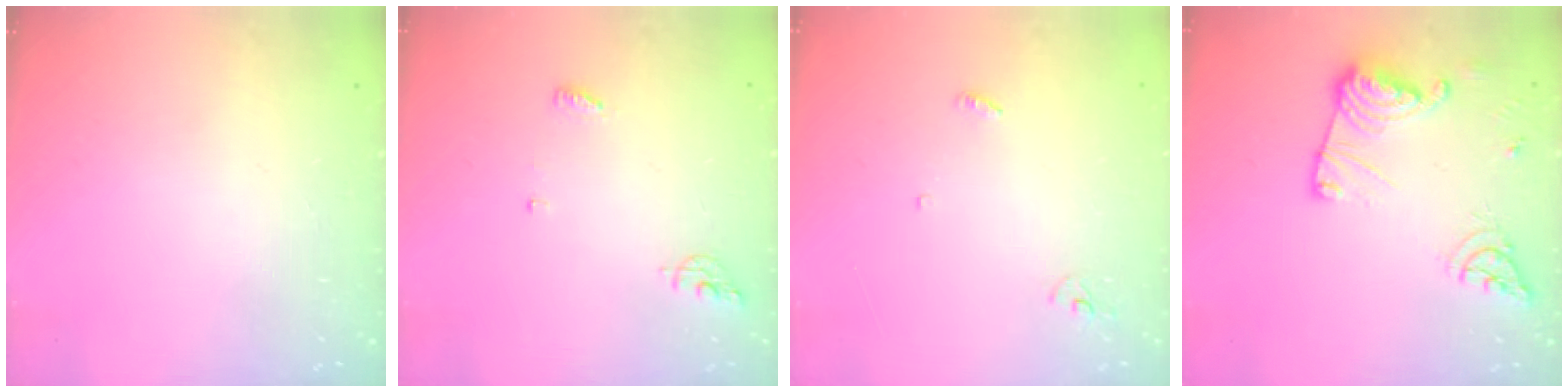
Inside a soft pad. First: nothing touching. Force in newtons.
{"total": 4.7, "press": 4.7, "slide": 0.4}
{"total": 3.3, "press": 3.2, "slide": 0.3}
{"total": 15.0, "press": 14.9, "slide": 1.5}